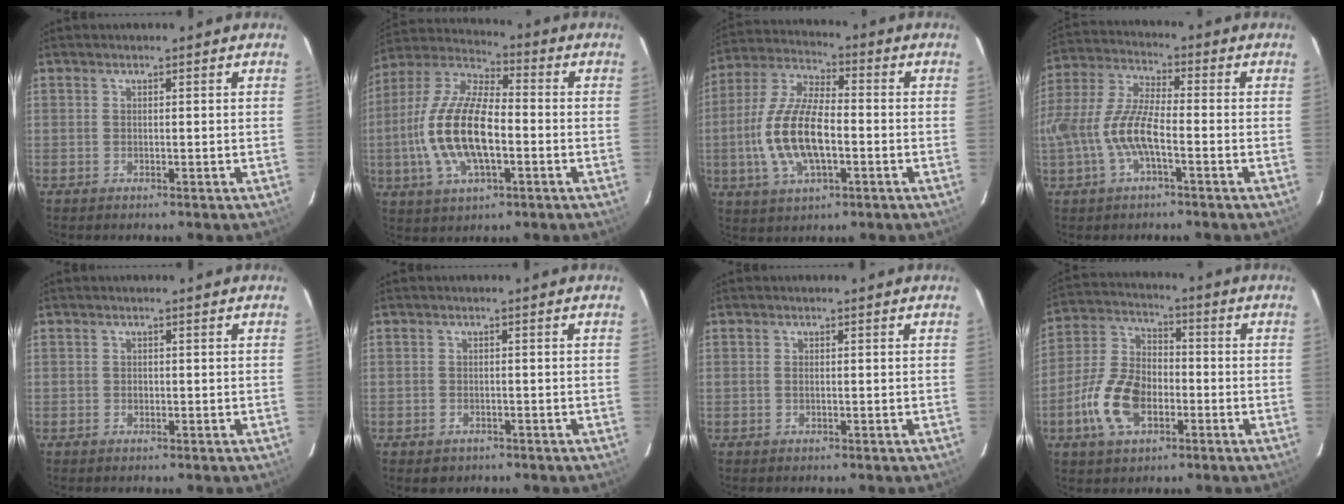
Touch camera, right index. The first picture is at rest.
{"total": 17.3, "force": [-3.2, 7.2, 15.4], "torque": [-0.320, 0.001, -0.063]}
{"total": 14.8, "force": [-2.9, 6.1, 13.2], "torque": [-0.278, 0.001, -0.054]}
{"total": 11.7, "force": [-3.4, 3.7, 10.5], "torque": [-0.231, 0.001, -0.067]}
{"total": 0.7, "force": [-0.2, 0.6, 0.2], "torque": [-0.001, 0.000, -0.004]}
{"total": 2.3, "force": [-1.3, 1.8, 0.6], "torque": [-0.016, -0.001, -0.013]}
{"total": 0.6, "force": [-0.1, 0.4, 0.5], "torque": [-0.010, 0.000, -0.003]}
{"total": 12.7, "force": [-4.6, 7.6, 9.0], "torque": [-0.198, 0.013, -0.083]}